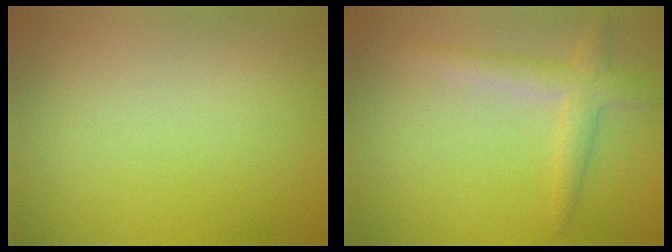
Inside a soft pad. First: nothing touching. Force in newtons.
{"total": 2.7, "press": 2.7, "slide": 0.1}